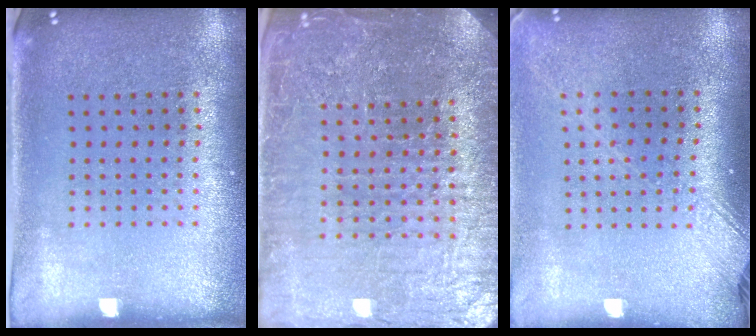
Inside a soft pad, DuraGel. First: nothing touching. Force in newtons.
{"total": 5.4, "press": 4.9, "slide": 2.3}
{"total": 1.8, "press": 1.4, "slide": 1.0}